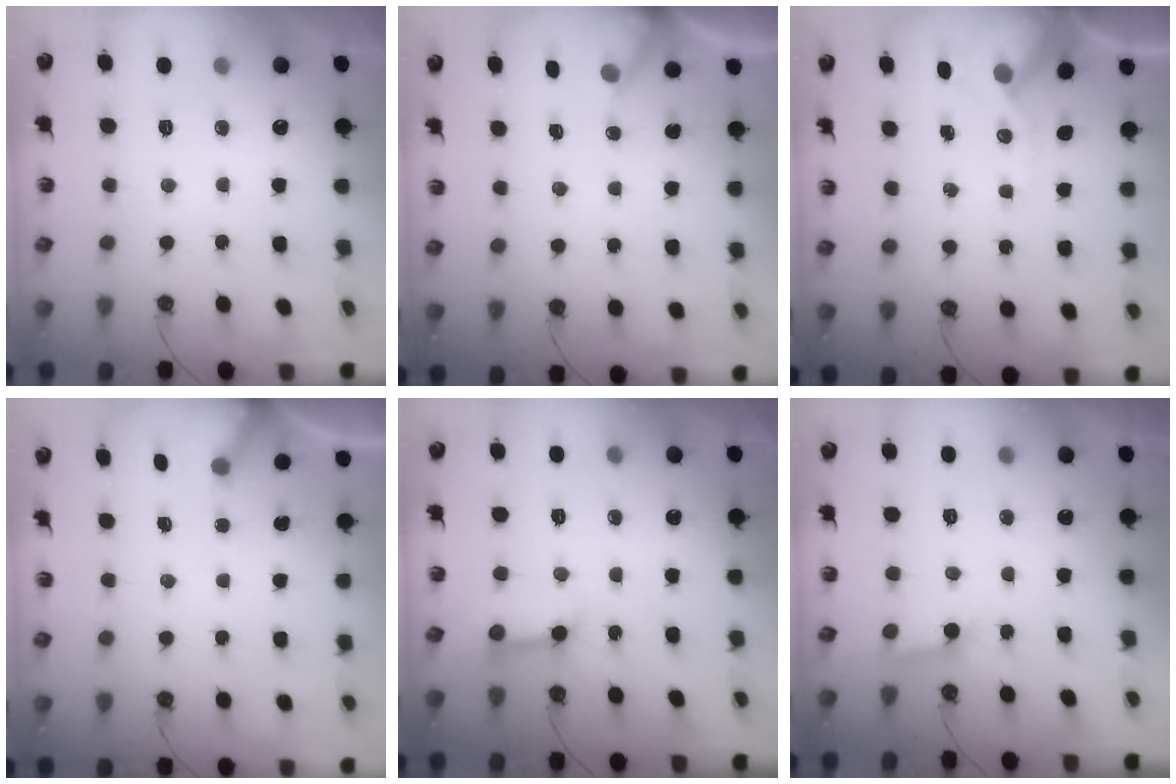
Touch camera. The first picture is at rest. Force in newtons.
{"total": 4.1, "press": 4.0, "slide": 0.2}
{"total": 10.8, "press": 10.6, "slide": 1.6}
{"total": 3.3, "press": 3.3, "slide": 0.3}
{"total": 8.6, "press": 8.5, "slide": 1.0}
{"total": 4.1, "press": 4.1, "slide": 0.3}